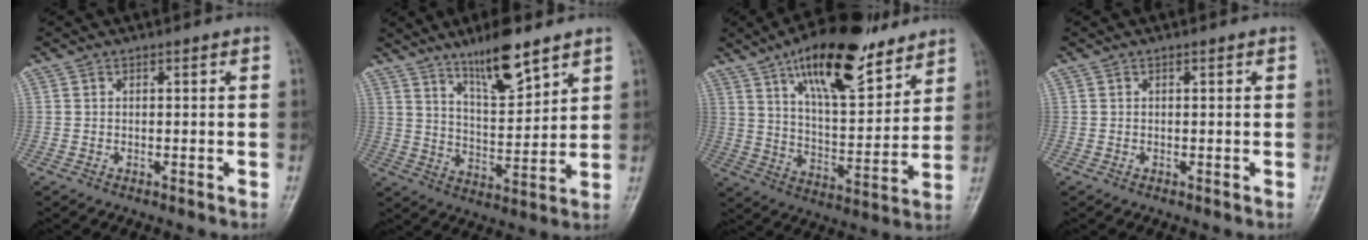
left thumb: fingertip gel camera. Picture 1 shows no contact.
{"total": 11.3, "force": [8.0, 2.8, 7.5], "torque": [-0.113, -0.055, 0.145]}
{"total": 20.3, "force": [13.1, 7.5, 13.6], "torque": [-0.185, -0.061, 0.221]}
{"total": 0.0}